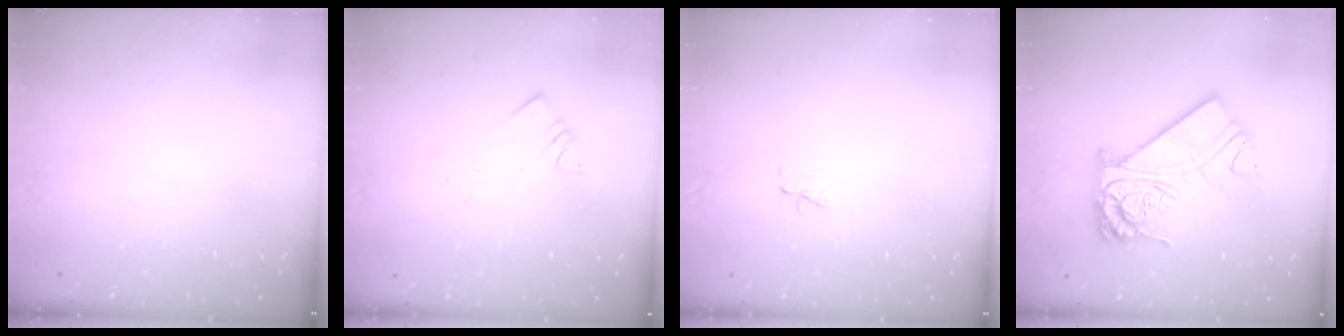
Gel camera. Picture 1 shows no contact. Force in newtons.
{"total": 1.9, "press": 1.9, "slide": 0.1}
{"total": 3.0, "press": 3.0, "slide": 0.4}
{"total": 18.2, "press": 18.1, "slide": 1.6}